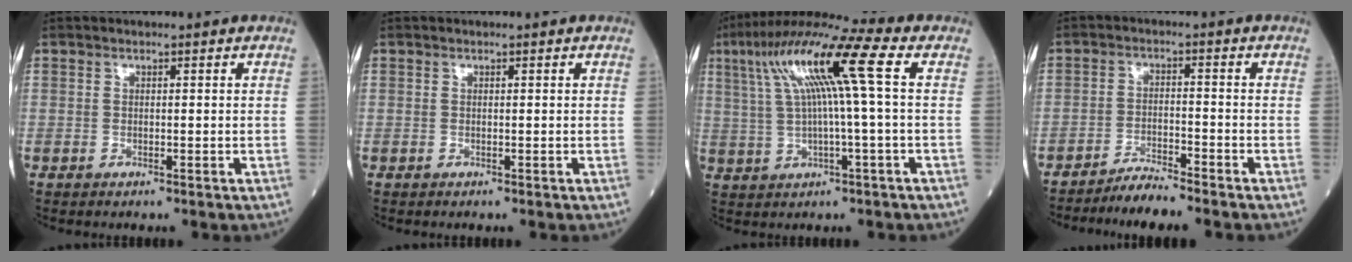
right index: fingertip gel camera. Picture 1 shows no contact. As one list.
[{"total": 0.0}, {"total": 13.6, "force": [3.6, -0.2, 13.1], "torque": [-0.244, 0.040, 0.063]}, {"total": 4.2, "force": [-4.0, -1.0, 0.9], "torque": [-0.021, -0.018, -0.075]}]